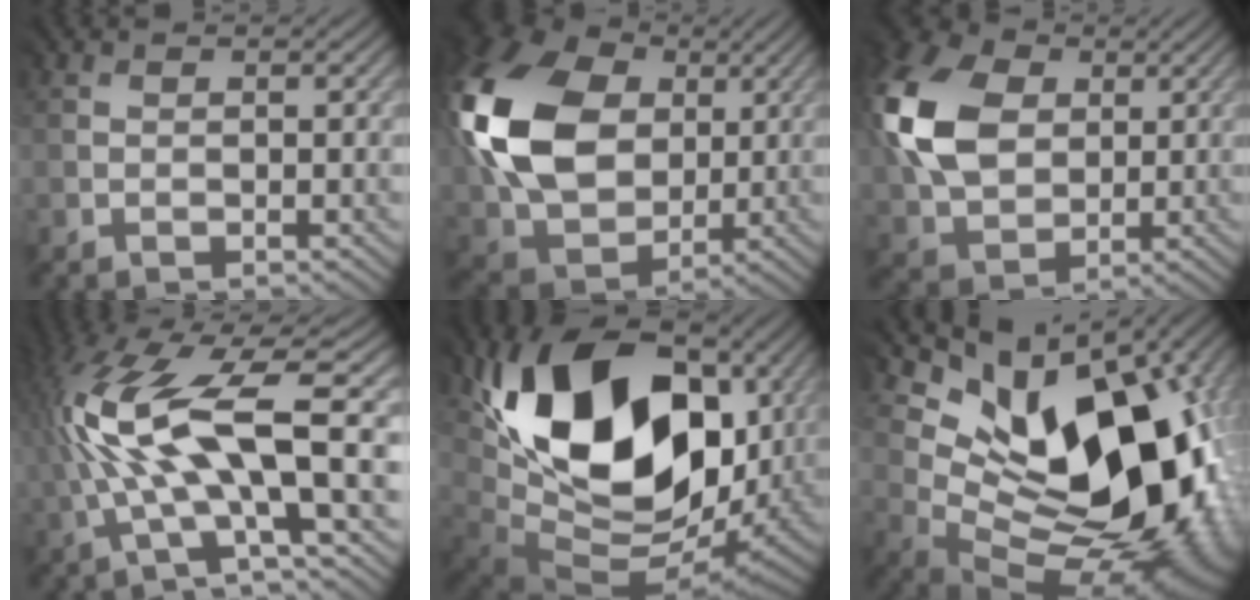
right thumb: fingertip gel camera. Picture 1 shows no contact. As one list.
[{"total": 16.7, "force": [4.0, 12.7, 10.1], "torque": [-0.269, 0.017, 0.077]}, {"total": 12.8, "force": [3.4, 9.7, 7.6], "torque": [-0.208, 0.027, 0.060]}, {"total": 13.0, "force": [1.4, 3.2, 12.5], "torque": [-0.269, 0.022, 0.033]}, {"total": 17.5, "force": [5.0, 11.7, 12.1], "torque": [-0.255, -0.015, 0.110]}, {"total": 15.7, "force": [5.1, 9.7, 11.2], "torque": [-0.132, 0.003, 0.099]}]